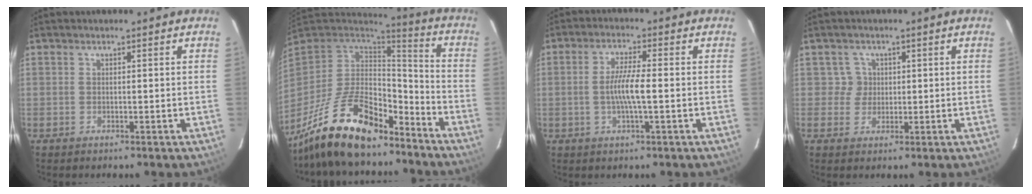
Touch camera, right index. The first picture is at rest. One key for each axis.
{"total": 21.1, "fx": -15.4, "fy": 8.0, "fz": 12.0, "tx": -0.245, "ty": -0.016, "tz": -0.260}
{"total": 5.6, "fx": -0.8, "fy": 0.3, "fz": 5.5, "tx": -0.103, "ty": -0.001, "tz": -0.015}
{"total": 2.9, "fx": 0.5, "fy": 2.8, "fz": -0.3, "tx": 0.019, "ty": 0.018, "tz": 0.010}